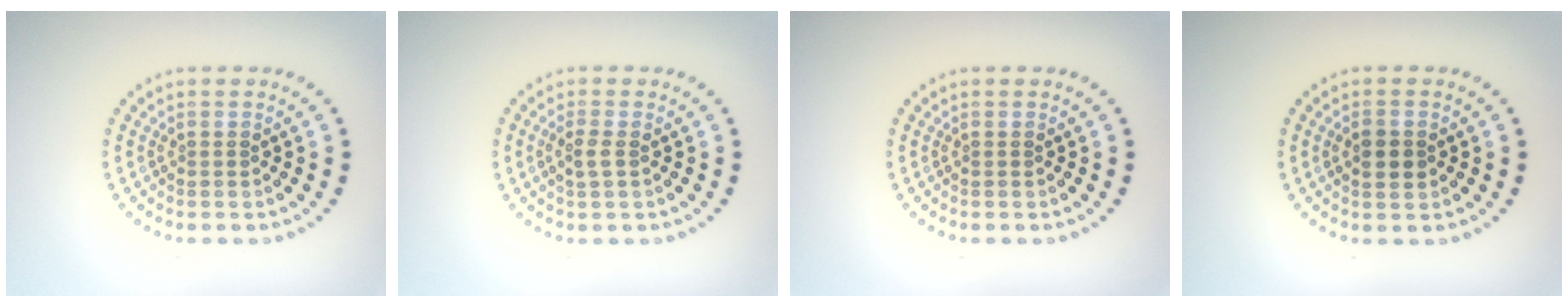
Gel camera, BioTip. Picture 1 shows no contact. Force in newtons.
{"total": 1.3, "press": 1.3, "slide": 0.4}
{"total": 0.0}
{"total": 2.2, "press": 2.2, "slide": 0.2}